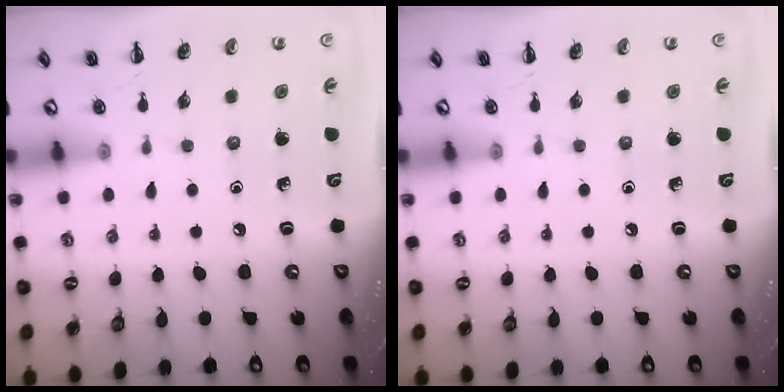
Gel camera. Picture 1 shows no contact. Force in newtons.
{"total": 0.0}